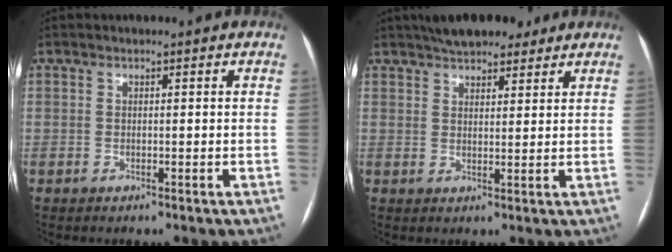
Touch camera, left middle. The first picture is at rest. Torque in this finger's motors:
{"motor_torque": [0.24, -0.23, 0.05, 0.06]}